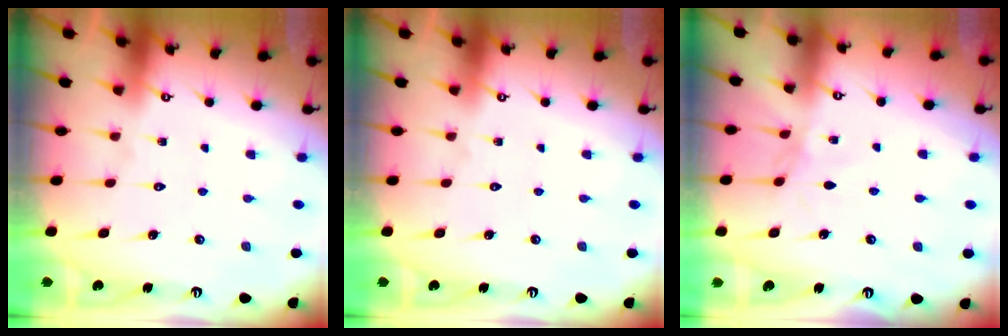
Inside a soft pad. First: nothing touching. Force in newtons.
{"total": 0.0}
{"total": 2.7, "press": 2.7, "slide": 0.4}